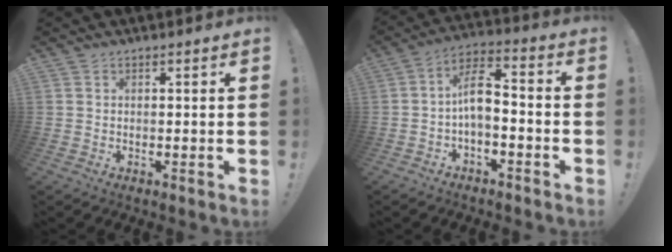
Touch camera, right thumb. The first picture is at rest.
{"total": 9.0, "force": [-1.5, 4.7, 7.5], "torque": [-0.133, 0.014, -0.027]}